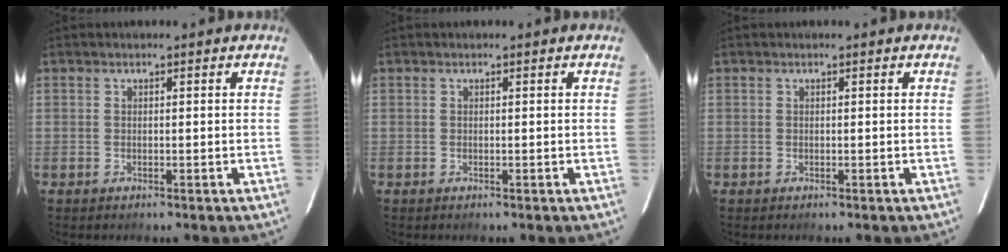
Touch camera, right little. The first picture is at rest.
{"total": 0.0}
{"total": 0.0}